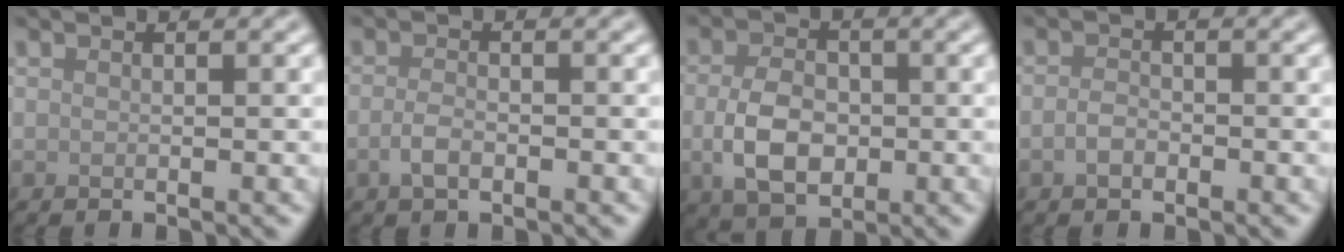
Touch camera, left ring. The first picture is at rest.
{"total": 1.8, "force": [-0.8, 0.8, 1.3], "torque": [-0.028, -0.001, -0.018]}
{"total": 4.9, "force": [-0.8, 3.4, 3.5], "torque": [-0.073, -0.006, -0.016]}
{"total": 1.4, "force": [-0.7, 0.9, 0.9], "torque": [-0.020, 0.000, -0.016]}